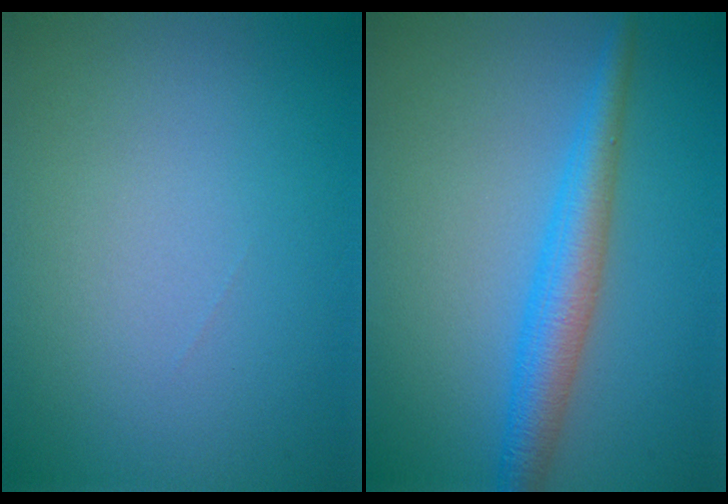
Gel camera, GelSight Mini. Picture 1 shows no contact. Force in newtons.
{"total": 4.0, "press": 4.0, "slide": 0.2}